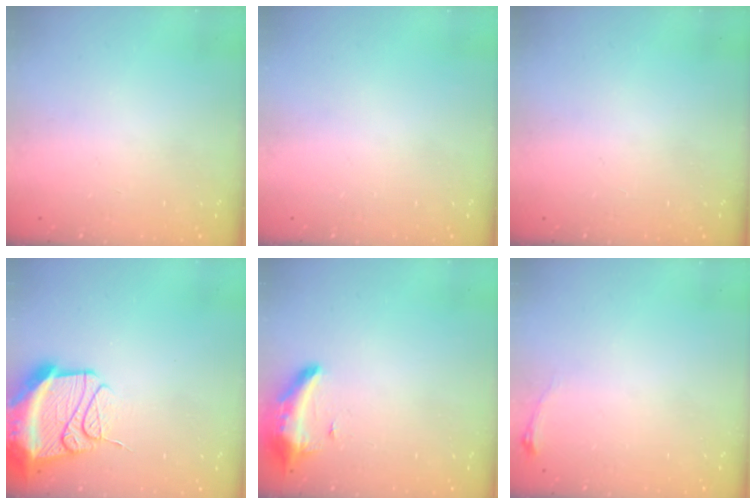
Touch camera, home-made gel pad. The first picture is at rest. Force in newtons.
{"total": 0.0}
{"total": 0.0}
{"total": 23.5, "press": 19.0, "slide": 13.9}
{"total": 15.2, "press": 10.5, "slide": 11.0}
{"total": 3.3, "press": 3.2, "slide": 1.0}